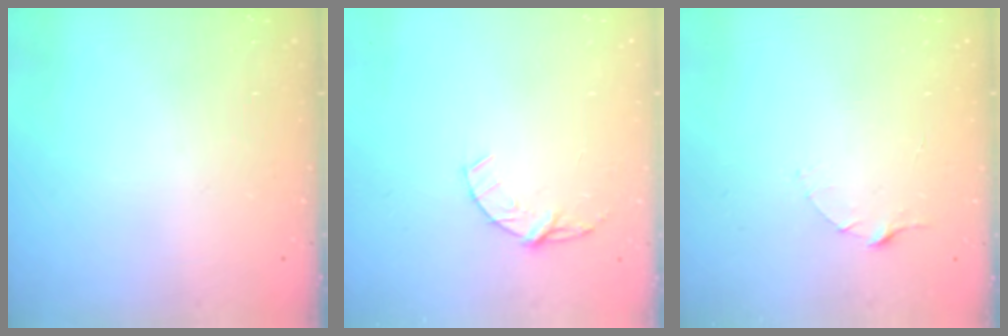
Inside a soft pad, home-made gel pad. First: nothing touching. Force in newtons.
{"total": 4.5, "press": 4.5, "slide": 0.5}
{"total": 2.5, "press": 2.5, "slide": 0.3}